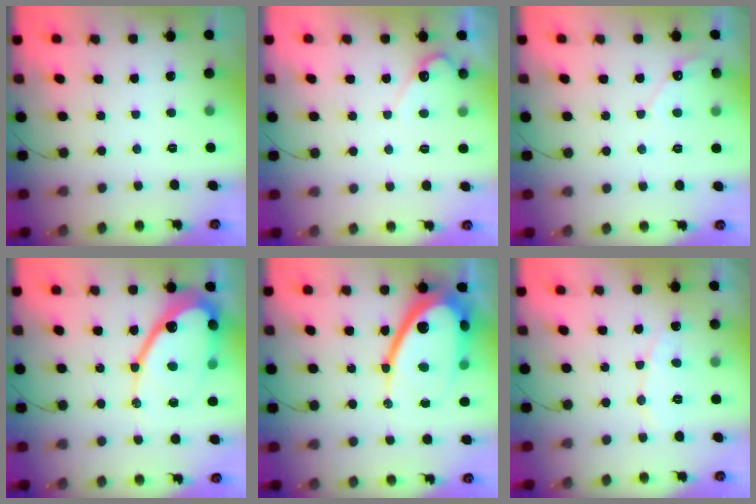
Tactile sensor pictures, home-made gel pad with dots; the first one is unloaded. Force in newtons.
{"total": 4.6, "press": 4.6, "slide": 0.4}
{"total": 5.5, "press": 5.5, "slide": 0.5}
{"total": 19.4, "press": 19.3, "slide": 1.8}
{"total": 21.0, "press": 21.0, "slide": 1.4}
{"total": 5.7, "press": 5.7, "slide": 0.4}